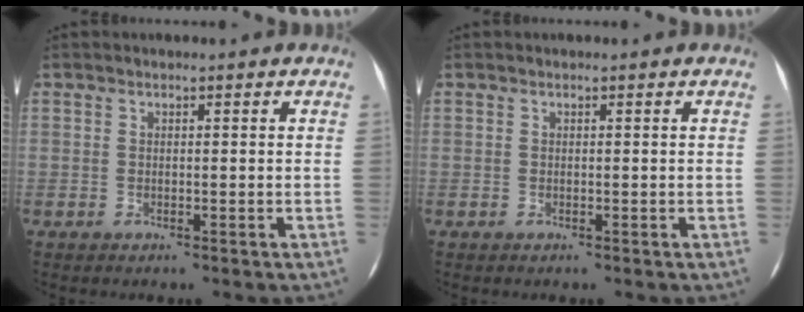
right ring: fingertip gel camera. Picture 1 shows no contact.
{"total": 0.0}